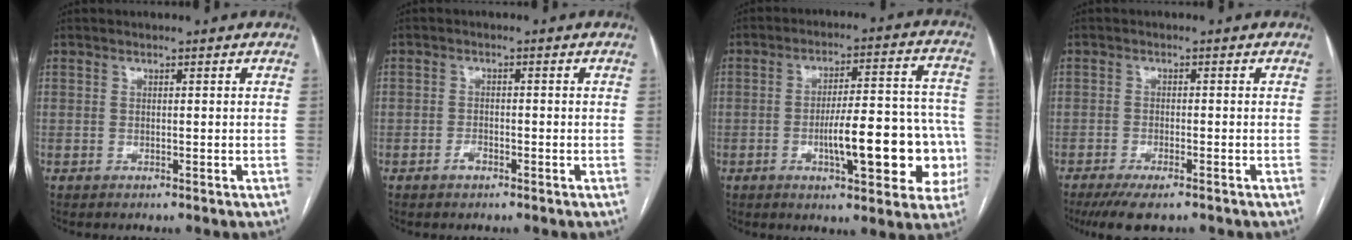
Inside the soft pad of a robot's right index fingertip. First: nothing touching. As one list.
[{"total": 1.5, "force": [-1.0, 0.9, 0.8], "torque": [-0.011, 0.004, -0.015]}, {"total": 16.8, "force": [-4.6, 4.5, 15.5], "torque": [-0.174, 0.035, -0.055]}, {"total": 6.6, "force": [-5.0, 1.4, 4.0], "torque": [-0.061, -0.012, -0.078]}]